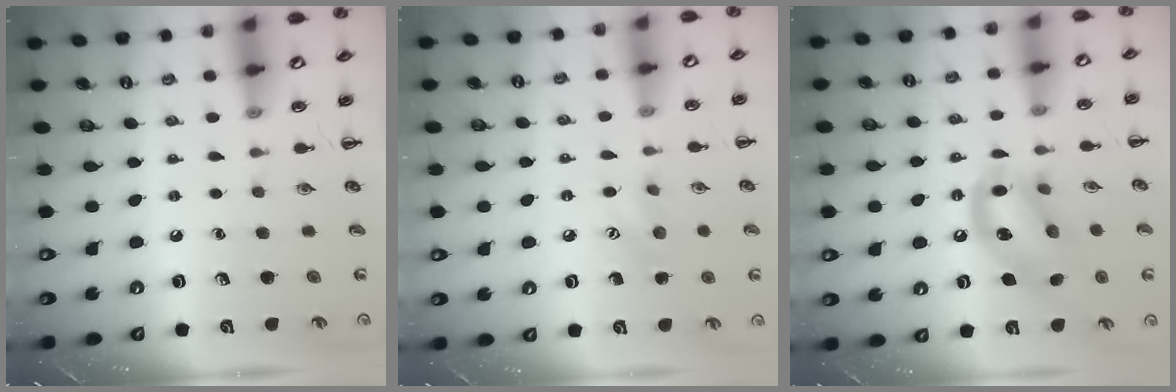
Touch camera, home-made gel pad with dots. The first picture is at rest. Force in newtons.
{"total": 7.1, "press": 6.9, "slide": 1.7}
{"total": 13.0, "press": 12.7, "slide": 2.5}